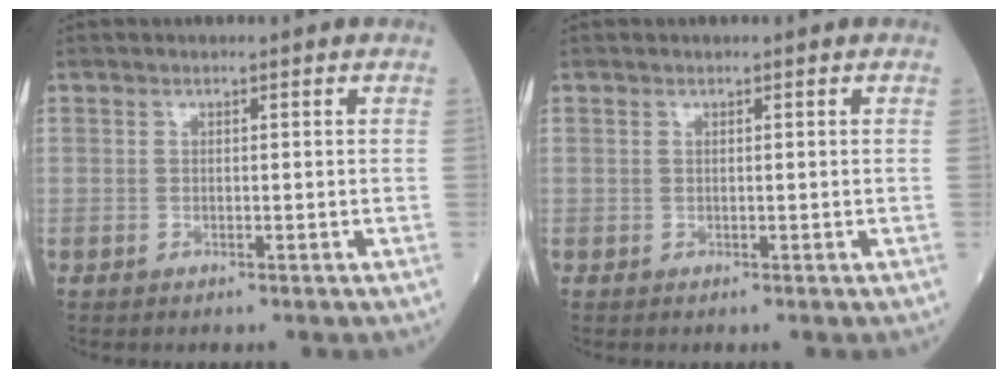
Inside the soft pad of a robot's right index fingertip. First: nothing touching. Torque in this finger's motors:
{"motor_torque": [0.02, 0.02, 0.00, -0.01]}